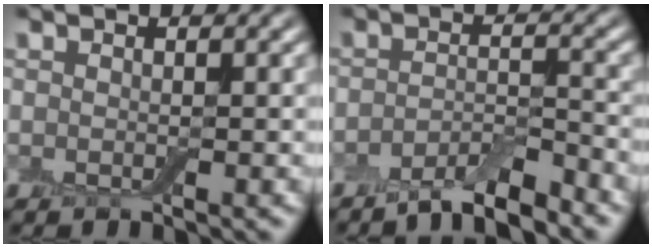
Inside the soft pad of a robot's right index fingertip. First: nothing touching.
{"total": 4.2, "force": [-3.3, 0.7, 2.3], "torque": [-0.038, 0.003, -0.061]}